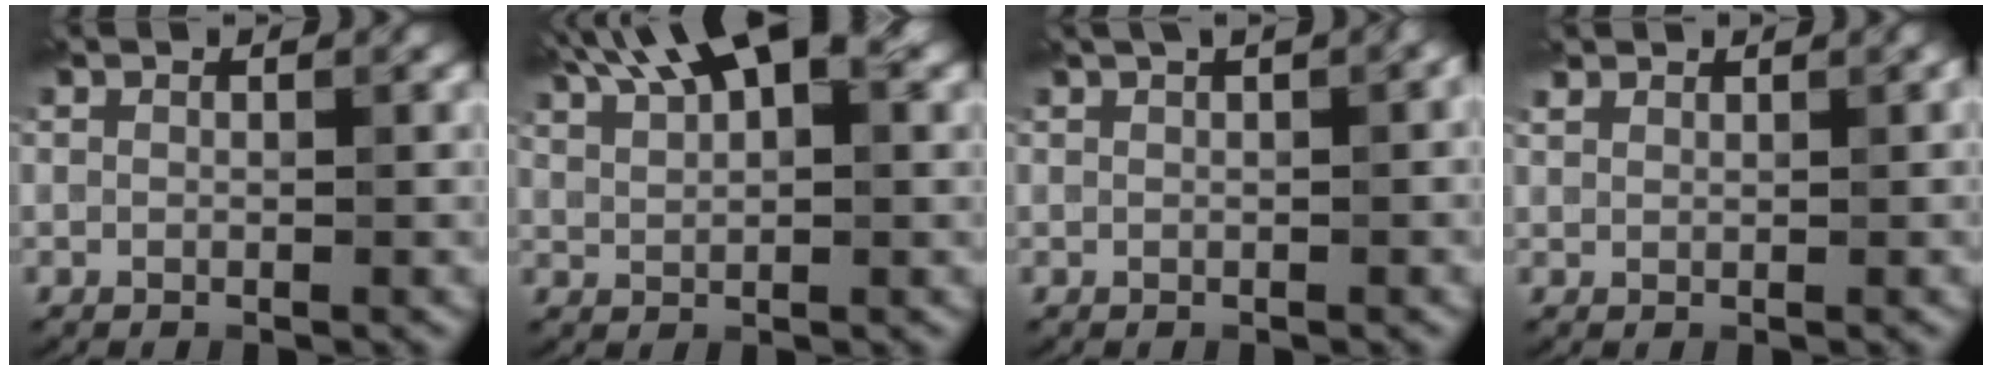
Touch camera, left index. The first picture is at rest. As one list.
[{"total": 9.7, "force": [5.5, 3.7, 7.1], "torque": [-0.122, 0.033, 0.079]}, {"total": 3.3, "force": [1.5, 1.1, 2.7], "torque": [-0.026, 0.012, 0.024]}, {"total": 1.3, "force": [1.2, 0.4, 0.3], "torque": [-0.009, 0.007, 0.029]}]